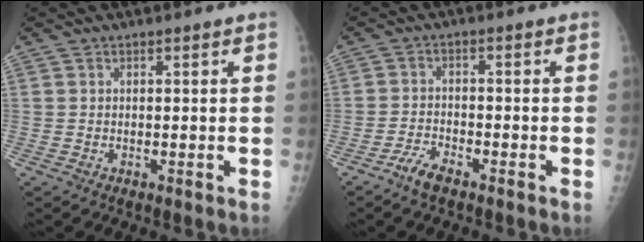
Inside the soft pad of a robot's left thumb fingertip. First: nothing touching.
{"total": 3.8, "force": [-3.0, 1.1, 2.0], "torque": [-0.047, 0.016, -0.058]}